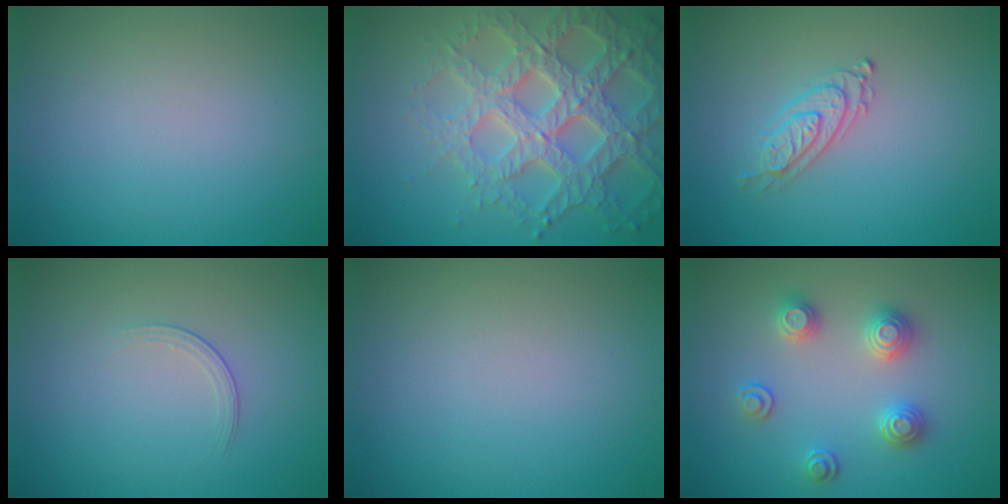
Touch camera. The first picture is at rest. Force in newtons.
{"total": 6.9, "press": 6.7, "slide": 1.8}
{"total": 2.2, "press": 2.0, "slide": 0.8}
{"total": 1.3, "press": 0.5, "slide": 1.2}
{"total": 0.0}
{"total": 2.9, "press": 2.8, "slide": 0.8}